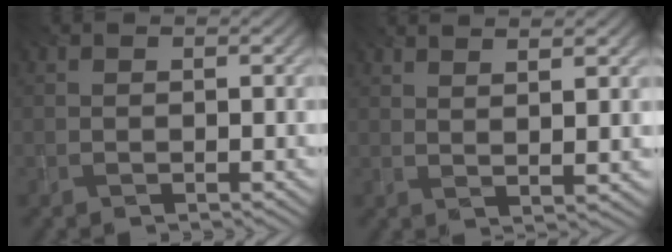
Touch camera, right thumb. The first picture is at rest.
{"total": 4.5, "force": [3.3, 0.3, 3.1], "torque": [-0.042, -0.004, 0.053]}